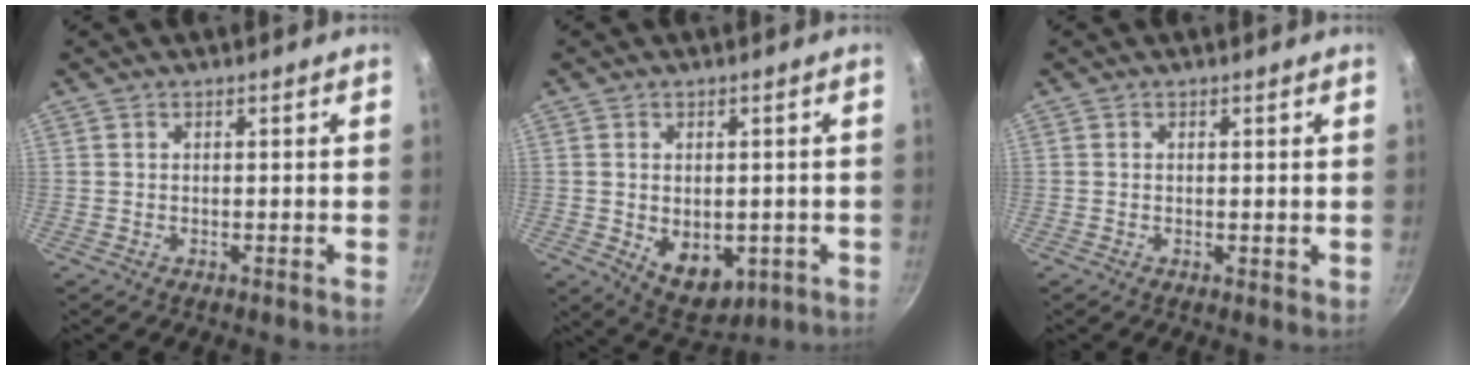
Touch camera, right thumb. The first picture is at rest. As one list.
[{"total": 9.0, "force": [-1.6, 6.1, 6.5], "torque": [-0.069, -0.008, -0.005]}, {"total": 2.7, "force": [0.5, 1.4, 2.2], "torque": [-0.028, -0.006, 0.006]}]